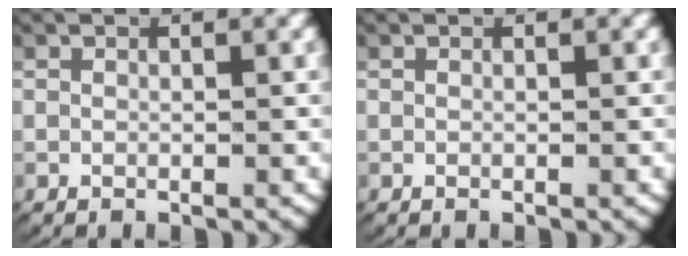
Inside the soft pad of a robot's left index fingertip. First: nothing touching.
{"total": 0.0}